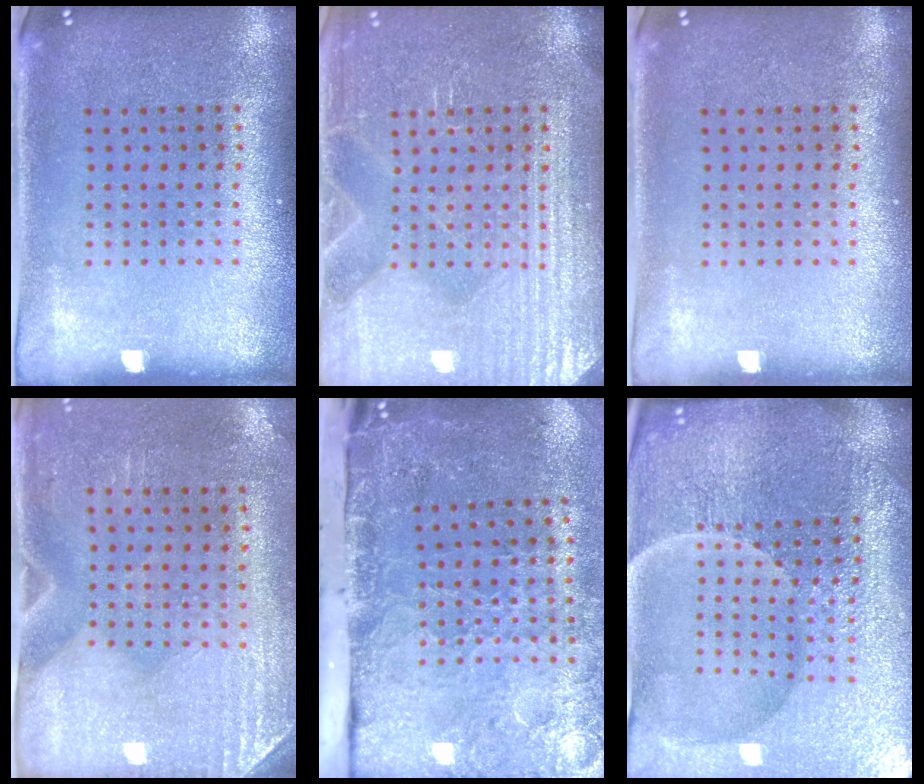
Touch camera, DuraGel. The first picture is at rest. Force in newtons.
{"total": 5.1, "press": 5.1, "slide": 0.7}
{"total": 0.0}
{"total": 3.0, "press": 2.5, "slide": 1.5}
{"total": 5.0, "press": 3.6, "slide": 3.4}
{"total": 5.6, "press": 5.3, "slide": 1.9}